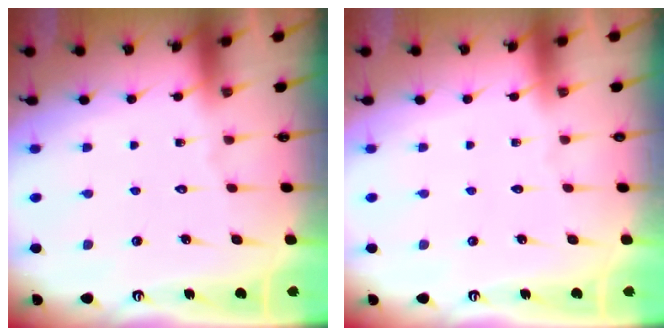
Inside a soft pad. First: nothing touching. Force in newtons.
{"total": 0.0}